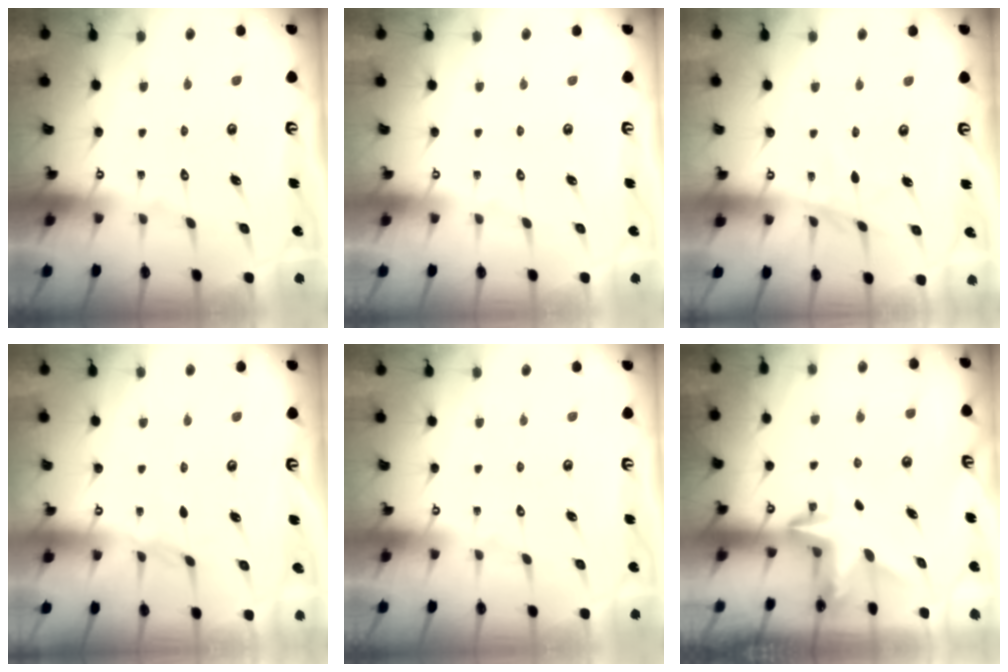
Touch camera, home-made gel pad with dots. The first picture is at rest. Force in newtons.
{"total": 0.0}
{"total": 3.1, "press": 3.1, "slide": 0.2}
{"total": 2.8, "press": 2.8, "slide": 0.4}
{"total": 0.0}
{"total": 3.2, "press": 3.2, "slide": 0.3}